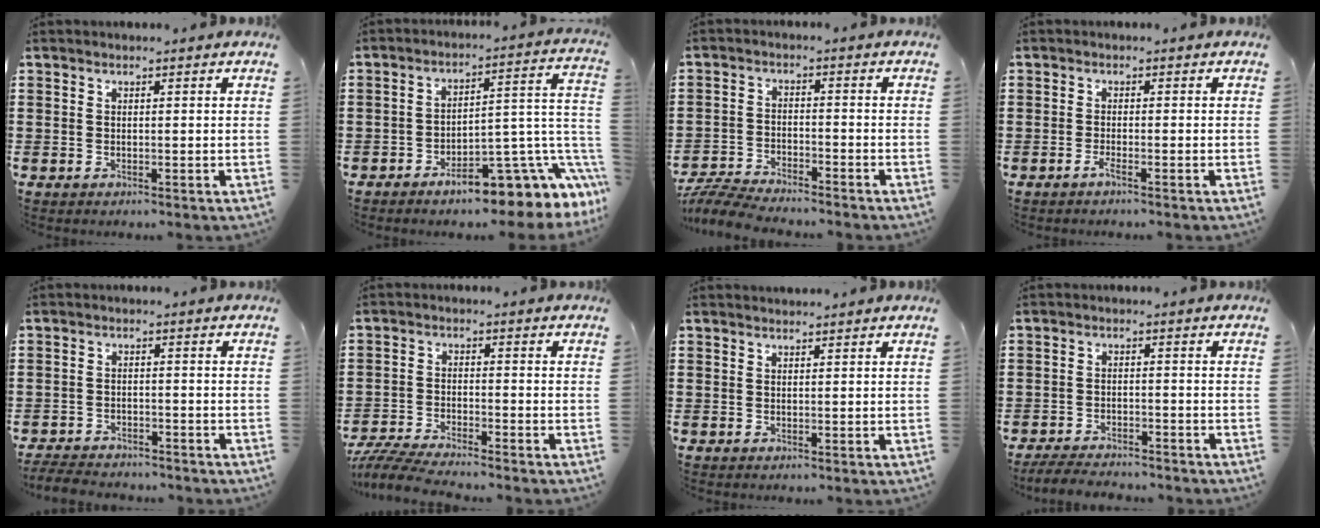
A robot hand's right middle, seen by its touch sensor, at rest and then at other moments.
{"total": 9.1, "force": [-5.2, 3.4, 6.6], "torque": [-0.079, -0.017, -0.090]}
{"total": 5.8, "force": [-5.7, 0.3, 1.3], "torque": [-0.039, -0.004, -0.115]}
{"total": 1.3, "force": [-0.8, -0.1, 1.0], "torque": [-0.028, -0.008, -0.016]}
{"total": 3.4, "force": [-3.3, 0.4, 0.4], "torque": [-0.017, -0.004, -0.072]}
{"total": 4.8, "force": [-4.6, 0.1, 1.5], "torque": [-0.047, -0.015, -0.095]}
{"total": 0.7, "force": [0.7, 0.1, 0.0], "torque": [-0.002, 0.000, 0.014]}
{"total": 3.5, "force": [-3.5, 0.4, 0.6], "torque": [-0.018, -0.001, -0.073]}